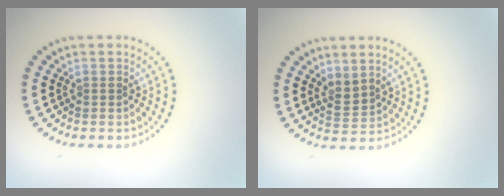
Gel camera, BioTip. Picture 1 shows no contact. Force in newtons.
{"total": 2.1, "press": 1.7, "slide": 1.2}